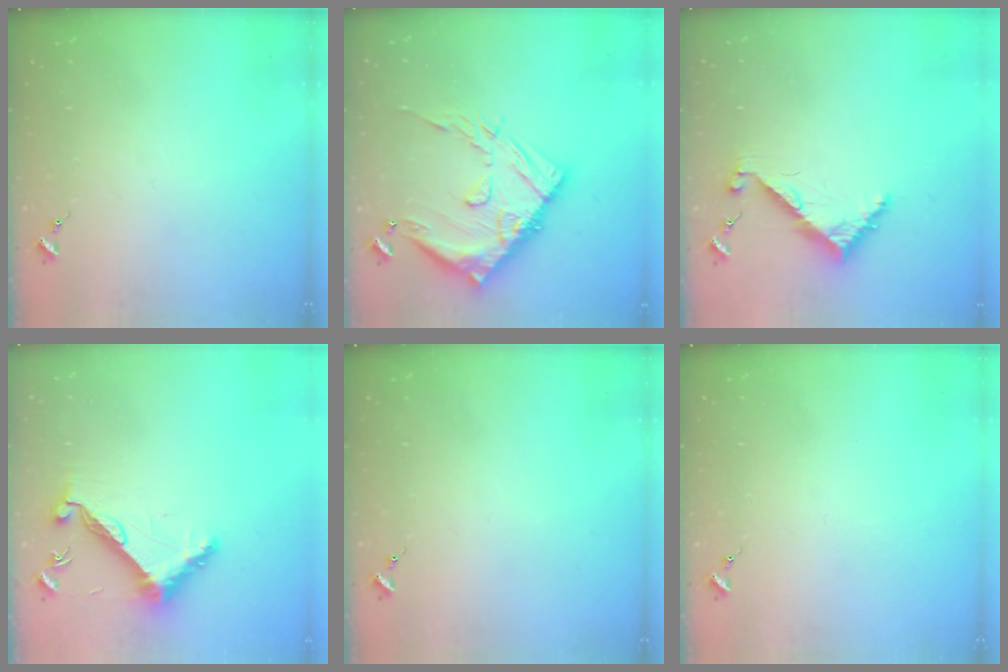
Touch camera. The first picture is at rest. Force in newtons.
{"total": 19.6, "press": 19.5, "slide": 2.0}
{"total": 6.3, "press": 6.3, "slide": 0.5}
{"total": 11.1, "press": 11.0, "slide": 0.7}
{"total": 0.0}
{"total": 0.0}